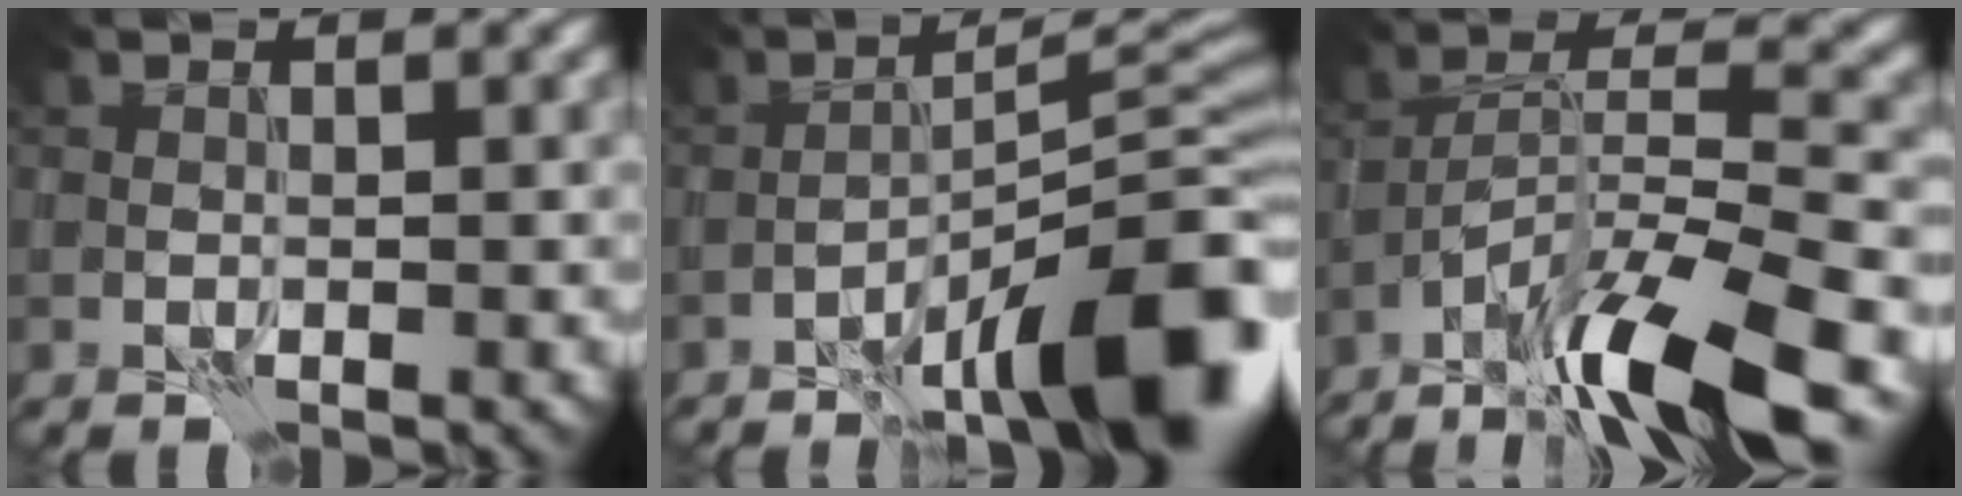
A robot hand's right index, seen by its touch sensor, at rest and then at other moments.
{"total": 13.1, "force": [-7.9, 3.0, 10.0], "torque": [-0.143, 0.011, -0.126]}
{"total": 10.7, "force": [-7.5, 1.8, 7.4], "torque": [-0.128, 0.010, -0.138]}